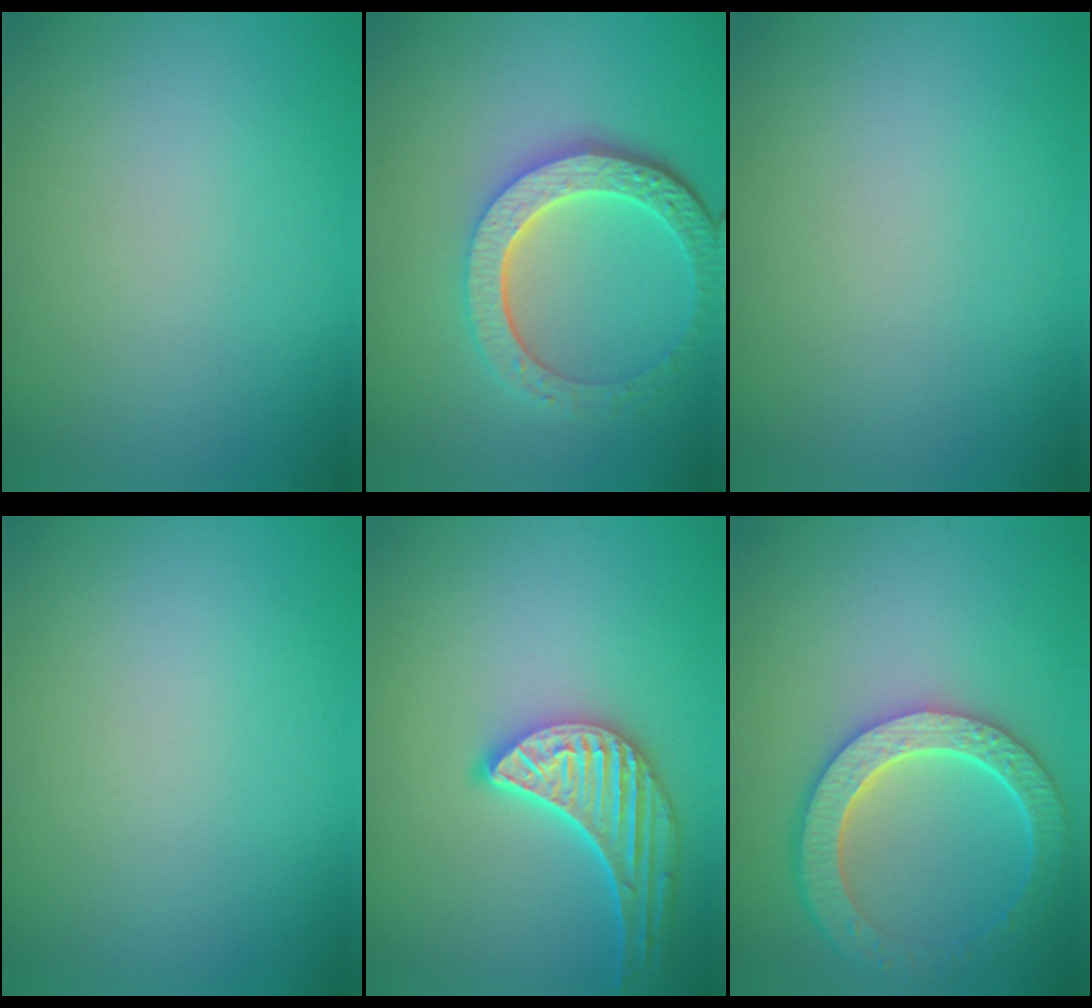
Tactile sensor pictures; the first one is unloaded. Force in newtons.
{"total": 6.0, "press": 4.5, "slide": 4.0}
{"total": 0.0}
{"total": 0.0}
{"total": 5.2, "press": 4.4, "slide": 2.7}
{"total": 6.5, "press": 5.1, "slide": 4.1}